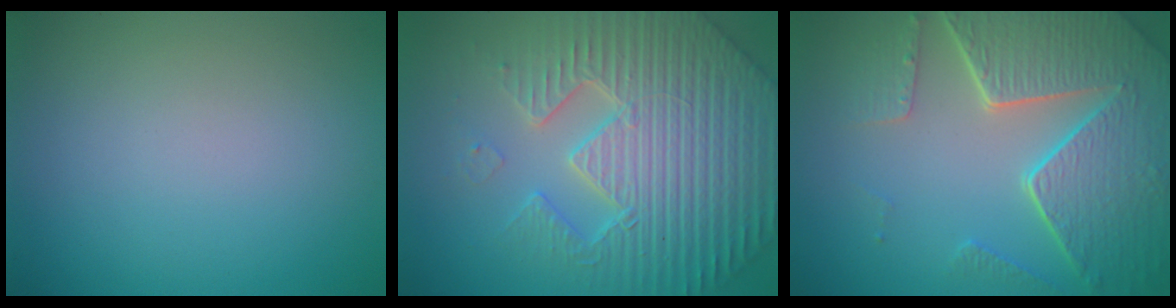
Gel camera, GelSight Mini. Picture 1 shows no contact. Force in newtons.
{"total": 7.5, "press": 7.2, "slide": 1.8}
{"total": 8.4, "press": 6.0, "slide": 5.8}